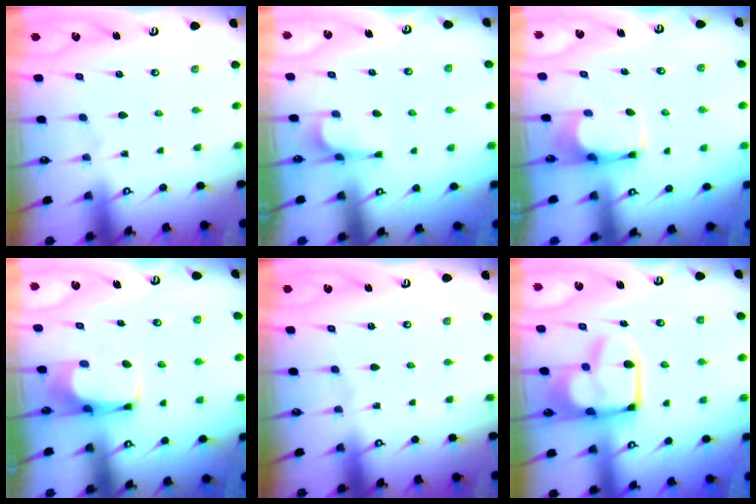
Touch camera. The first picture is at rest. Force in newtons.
{"total": 1.2, "press": 0.4, "slide": 1.1}
{"total": 2.8, "press": 2.8, "slide": 0.5}
{"total": 1.8, "press": 1.6, "slide": 0.6}
{"total": 0.0}
{"total": 12.1, "press": 12.0, "slide": 1.4}